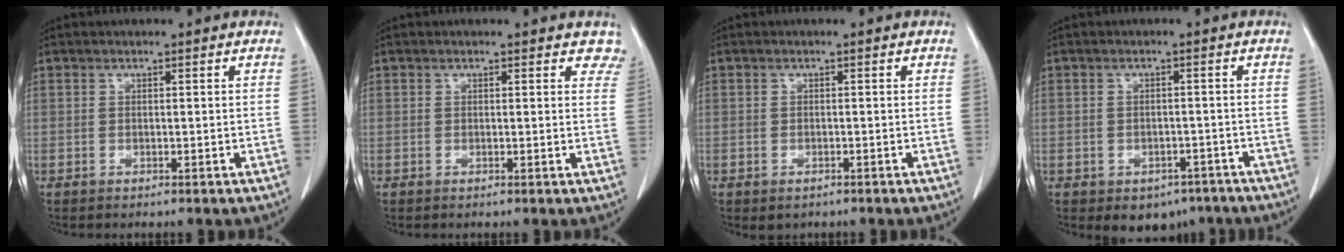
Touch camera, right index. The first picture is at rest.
{"total": 3.5, "force": [3.1, 1.4, 0.6], "torque": [0.016, -0.008, 0.007]}
{"total": 1.3, "force": [-0.8, 0.8, 0.5], "torque": [-0.012, -0.001, -0.006]}
{"total": 5.5, "force": [-3.7, 3.8, 1.5], "torque": [-0.003, 0.011, -0.042]}